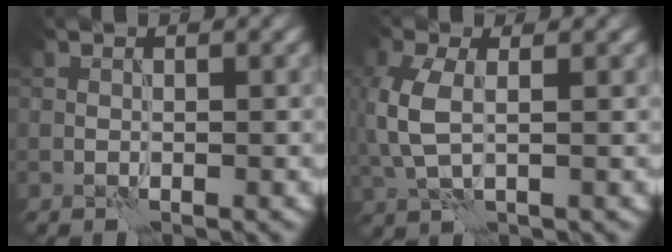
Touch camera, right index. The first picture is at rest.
{"total": 4.5, "force": [0.3, 2.4, 3.9], "torque": [-0.111, 0.002, 0.005]}